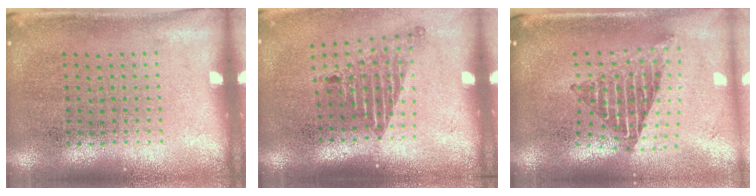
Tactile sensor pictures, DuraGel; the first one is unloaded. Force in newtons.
{"total": 1.7, "press": 1.2, "slide": 1.2}
{"total": 2.3, "press": 1.6, "slide": 1.6}